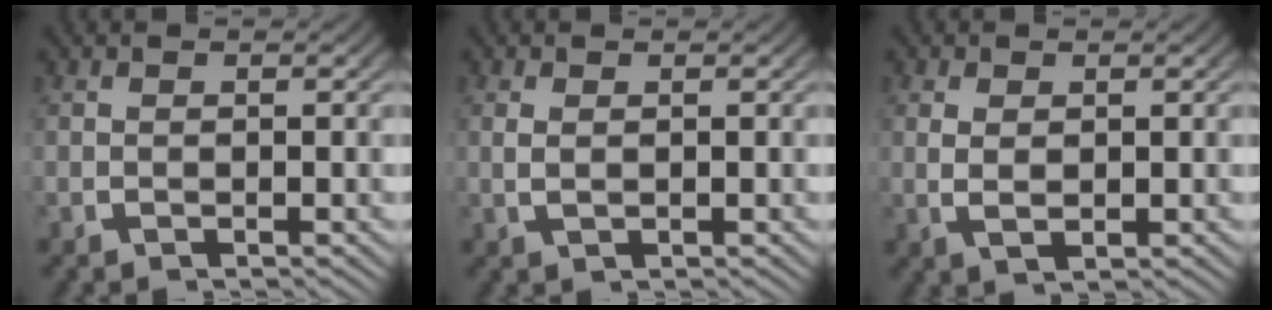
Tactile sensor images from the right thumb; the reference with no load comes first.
{"total": 0.9, "force": [0.3, 0.4, 0.7], "torque": [-0.021, -0.005, 0.012]}
{"total": 1.7, "force": [0.4, 0.9, 1.4], "torque": [-0.033, -0.010, 0.017]}